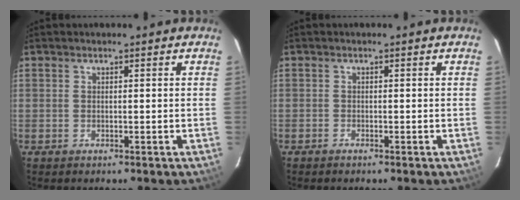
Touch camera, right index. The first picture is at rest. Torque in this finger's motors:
{"motor_torque": [0.05, -0.06, 0.04, 0.00]}